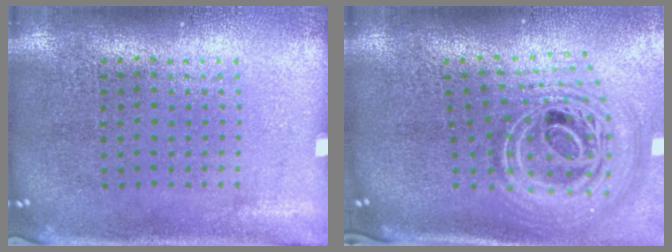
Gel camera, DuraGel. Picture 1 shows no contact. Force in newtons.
{"total": 2.9, "press": 2.0, "slide": 2.1}